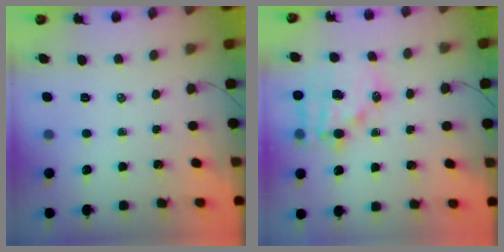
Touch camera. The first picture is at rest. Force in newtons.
{"total": 14.5, "press": 14.2, "slide": 2.9}